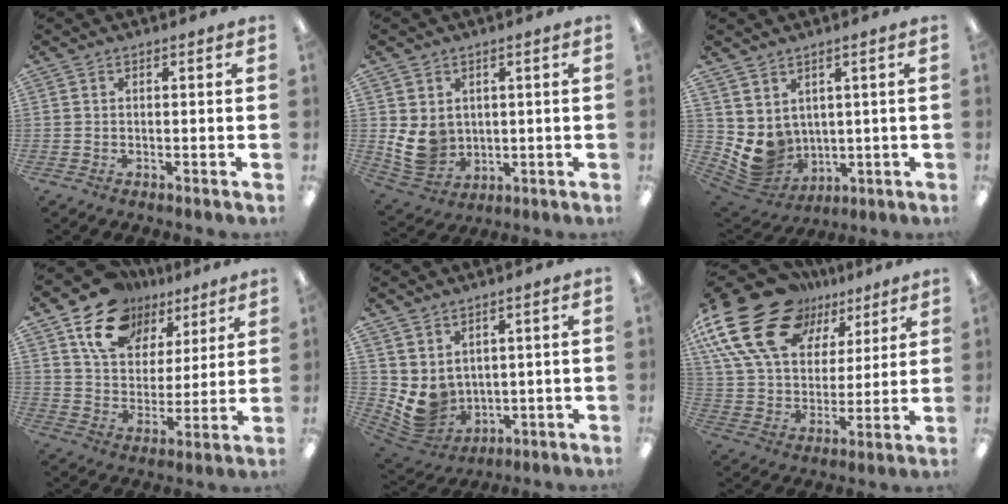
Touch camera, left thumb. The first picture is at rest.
{"total": 8.7, "force": [1.4, 7.6, 4.0], "torque": [-0.096, -0.012, 0.030]}
{"total": 7.2, "force": [2.3, 6.5, 2.1], "torque": [-0.065, -0.034, 0.055]}
{"total": 15.3, "force": [9.8, 10.1, 5.9], "torque": [-0.103, -0.050, 0.185]}
{"total": 6.6, "force": [2.6, 5.6, 2.1], "torque": [-0.068, -0.032, 0.059]}
{"total": 23.1, "force": [13.1, 14.1, 12.6], "torque": [-0.257, -0.064, 0.238]}